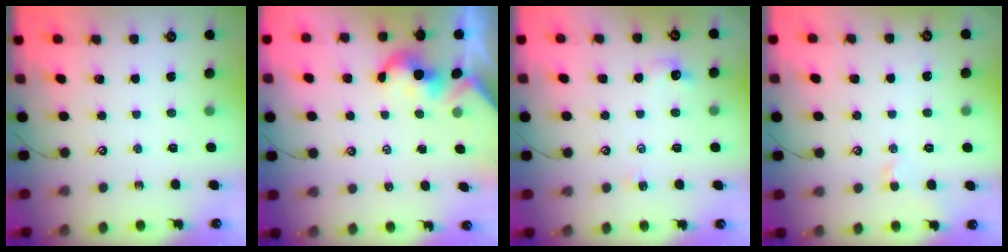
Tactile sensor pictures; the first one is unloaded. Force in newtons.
{"total": 2.1, "press": 2.1, "slide": 0.2}
{"total": 1.9, "press": 1.8, "slide": 0.6}
{"total": 0.8, "press": 0.5, "slide": 0.7}